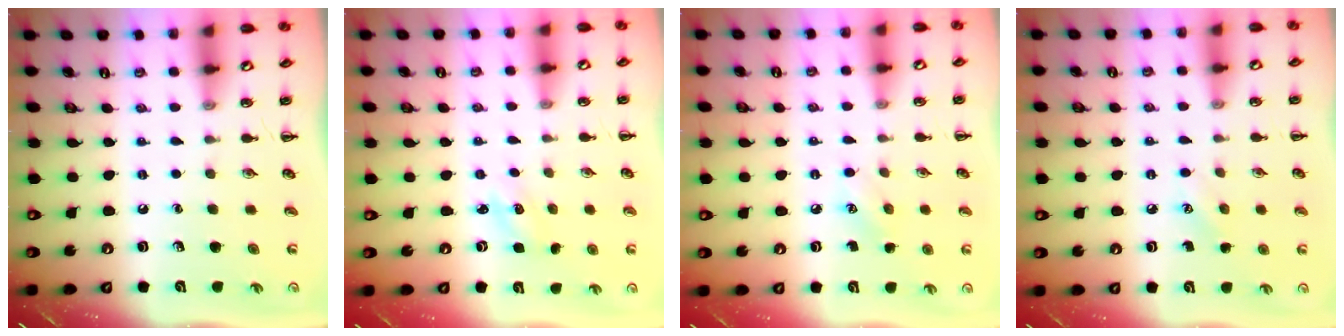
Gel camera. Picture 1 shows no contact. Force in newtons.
{"total": 1.8, "press": 1.7, "slide": 0.5}
{"total": 4.6, "press": 4.4, "slide": 1.3}
{"total": 6.0, "press": 5.8, "slide": 1.6}